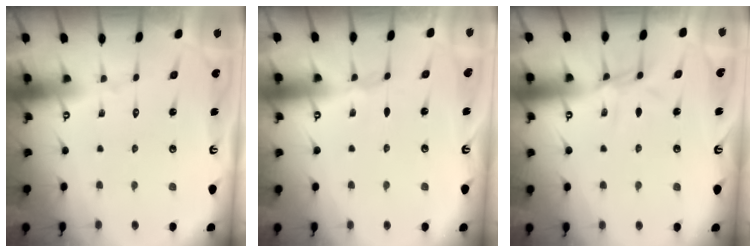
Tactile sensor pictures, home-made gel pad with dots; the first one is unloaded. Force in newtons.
{"total": 2.3, "press": 2.3, "slide": 0.4}
{"total": 7.0, "press": 6.9, "slide": 0.6}